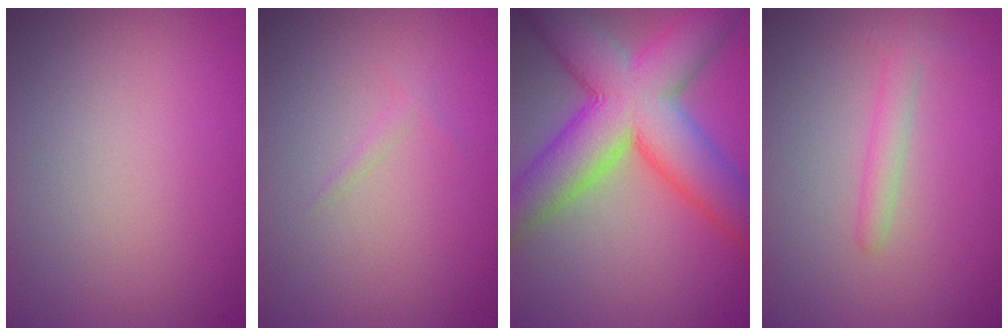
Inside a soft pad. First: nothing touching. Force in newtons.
{"total": 0.5, "press": 0.5, "slide": 0.1}
{"total": 11.9, "press": 11.9, "slide": 0.6}
{"total": 1.7, "press": 1.7, "slide": 0.1}